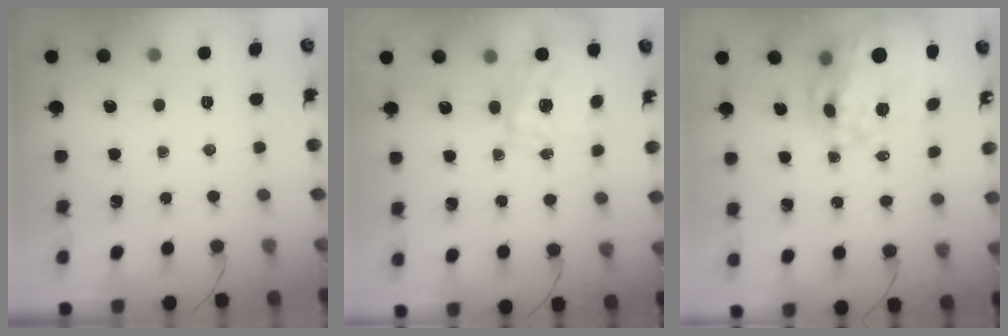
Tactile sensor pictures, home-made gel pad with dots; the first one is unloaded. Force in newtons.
{"total": 1.0, "press": 0.8, "slide": 0.6}
{"total": 21.7, "press": 21.1, "slide": 5.0}